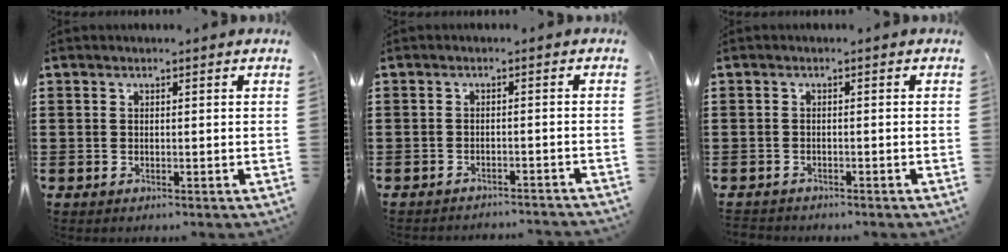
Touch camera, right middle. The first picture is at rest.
{"total": 1.8, "force": [-1.8, -0.1, 0.1], "torque": [-0.005, 0.005, -0.037]}
{"total": 1.0, "force": [-0.9, 0.2, -0.1], "torque": [0.000, 0.003, -0.022]}